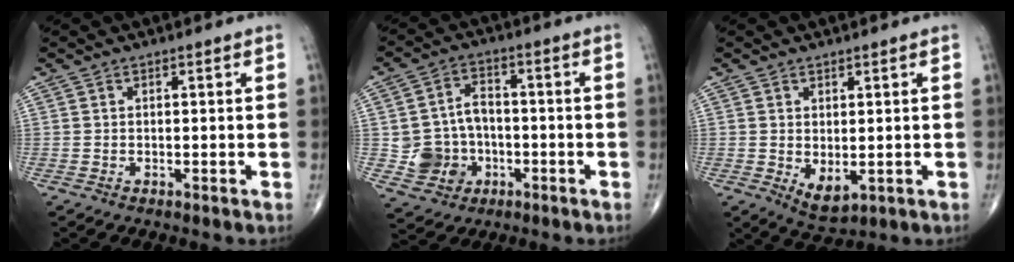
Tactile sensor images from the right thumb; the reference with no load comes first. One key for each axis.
{"total": 9.3, "fx": -2.2, "fy": 8.3, "fz": 3.7, "tx": -0.037, "ty": 0.023, "tz": -0.033}
{"total": 4.6, "fx": -0.4, "fy": 2.5, "fz": 3.8, "tx": -0.055, "ty": -0.009, "tz": 0.008}